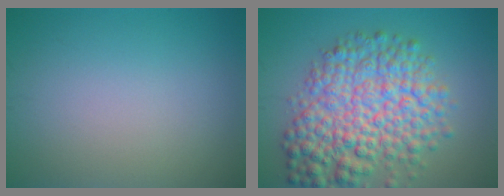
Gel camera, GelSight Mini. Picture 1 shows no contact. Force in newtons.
{"total": 9.4, "press": 9.4, "slide": 0.3}